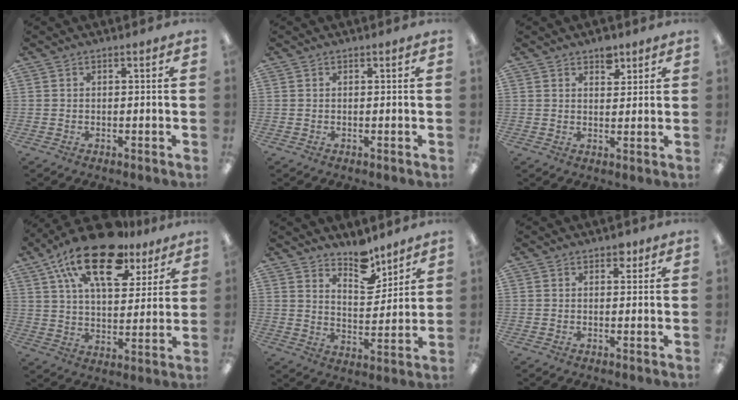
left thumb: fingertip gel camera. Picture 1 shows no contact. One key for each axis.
{"total": 0.0}
{"total": 4.2, "fx": 2.9, "fy": 2.2, "fz": 1.9, "tx": -0.010, "ty": -0.016, "tz": 0.047}
{"total": 21.7, "fx": 13.2, "fy": 10.0, "fz": 14.1, "tx": -0.233, "ty": -0.058, "tz": 0.227}
{"total": 9.3, "fx": 7.8, "fy": 3.9, "fz": 3.3, "tx": -0.034, "ty": -0.058, "tz": 0.139}
{"total": 2.0, "fx": 1.3, "fy": 1.2, "fz": 0.9, "tx": -0.003, "ty": -0.003, "tz": 0.019}